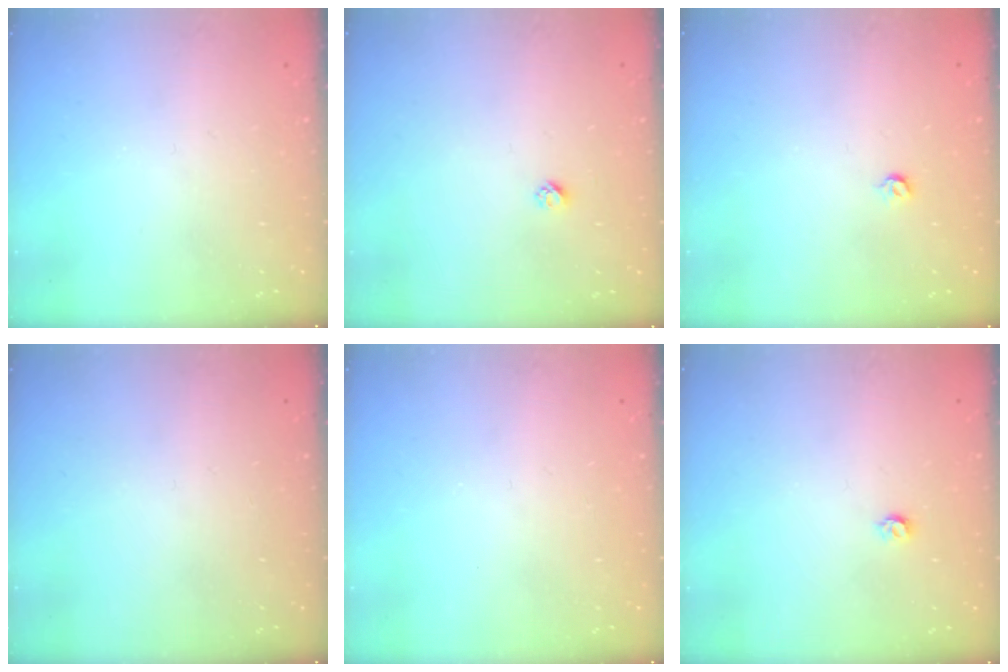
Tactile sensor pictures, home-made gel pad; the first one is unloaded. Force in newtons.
{"total": 2.3, "press": 2.3, "slide": 0.2}
{"total": 3.6, "press": 3.6, "slide": 0.7}
{"total": 0.0}
{"total": 0.0}
{"total": 3.2, "press": 3.2, "slide": 0.5}